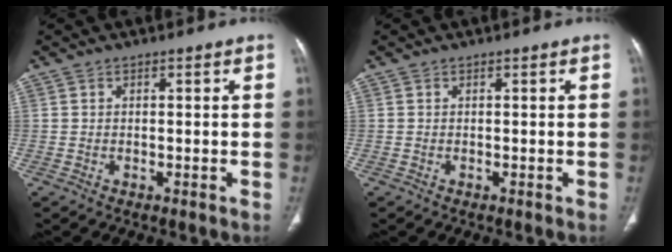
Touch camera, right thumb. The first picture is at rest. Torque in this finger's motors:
{"motor_torque": [-0.02, -0.10, 0.23, 0.19, -0.02]}